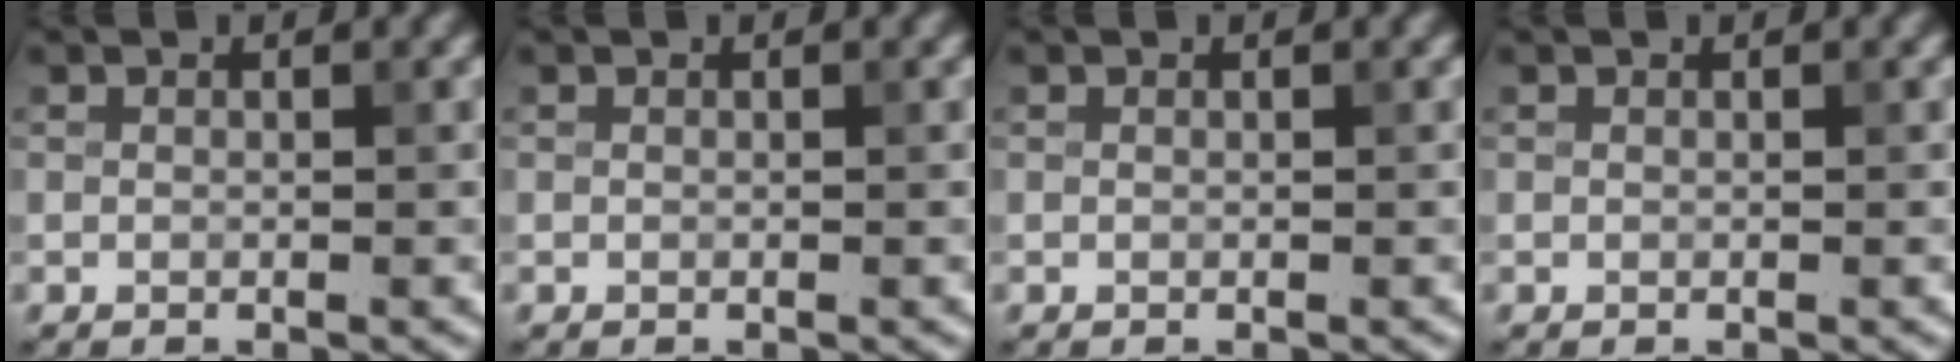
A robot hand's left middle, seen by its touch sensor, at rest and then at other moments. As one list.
[{"total": 0.0}, {"total": 0.0}, {"total": 0.0}]